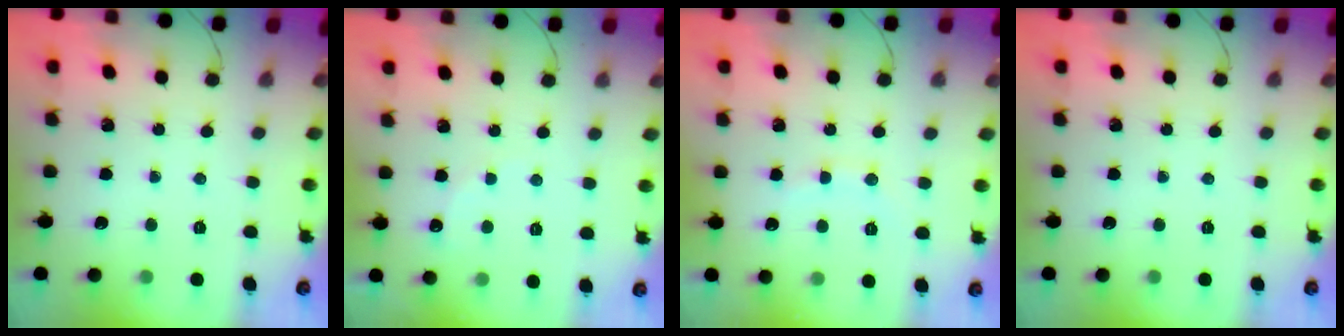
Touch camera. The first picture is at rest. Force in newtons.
{"total": 6.5, "press": 6.3, "slide": 1.6}
{"total": 4.8, "press": 4.6, "slide": 1.2}
{"total": 0.0}